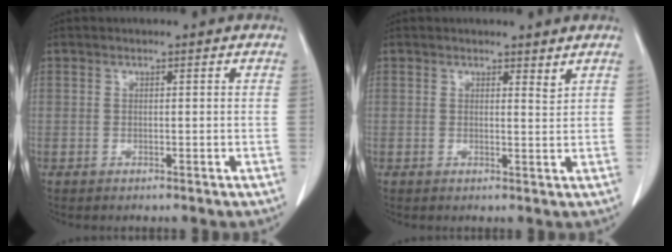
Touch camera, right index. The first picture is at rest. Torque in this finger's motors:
{"motor_torque": [-0.23, 0.28, 0.06, -0.01]}